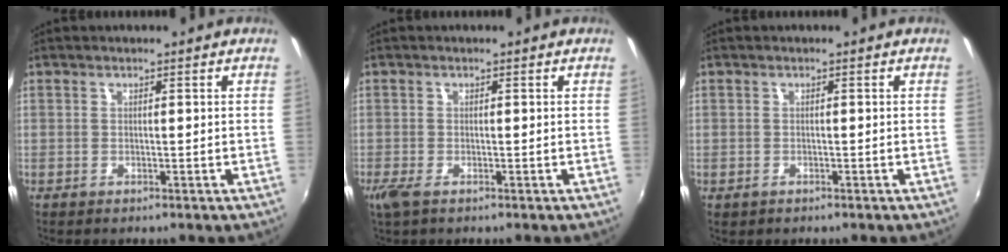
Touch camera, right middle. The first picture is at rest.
{"total": 2.3, "force": [-1.3, 0.6, 1.8], "torque": [-0.035, -0.010, -0.024]}
{"total": 0.6, "force": [-0.4, 0.4, 0.2], "torque": [-0.005, -0.001, -0.006]}